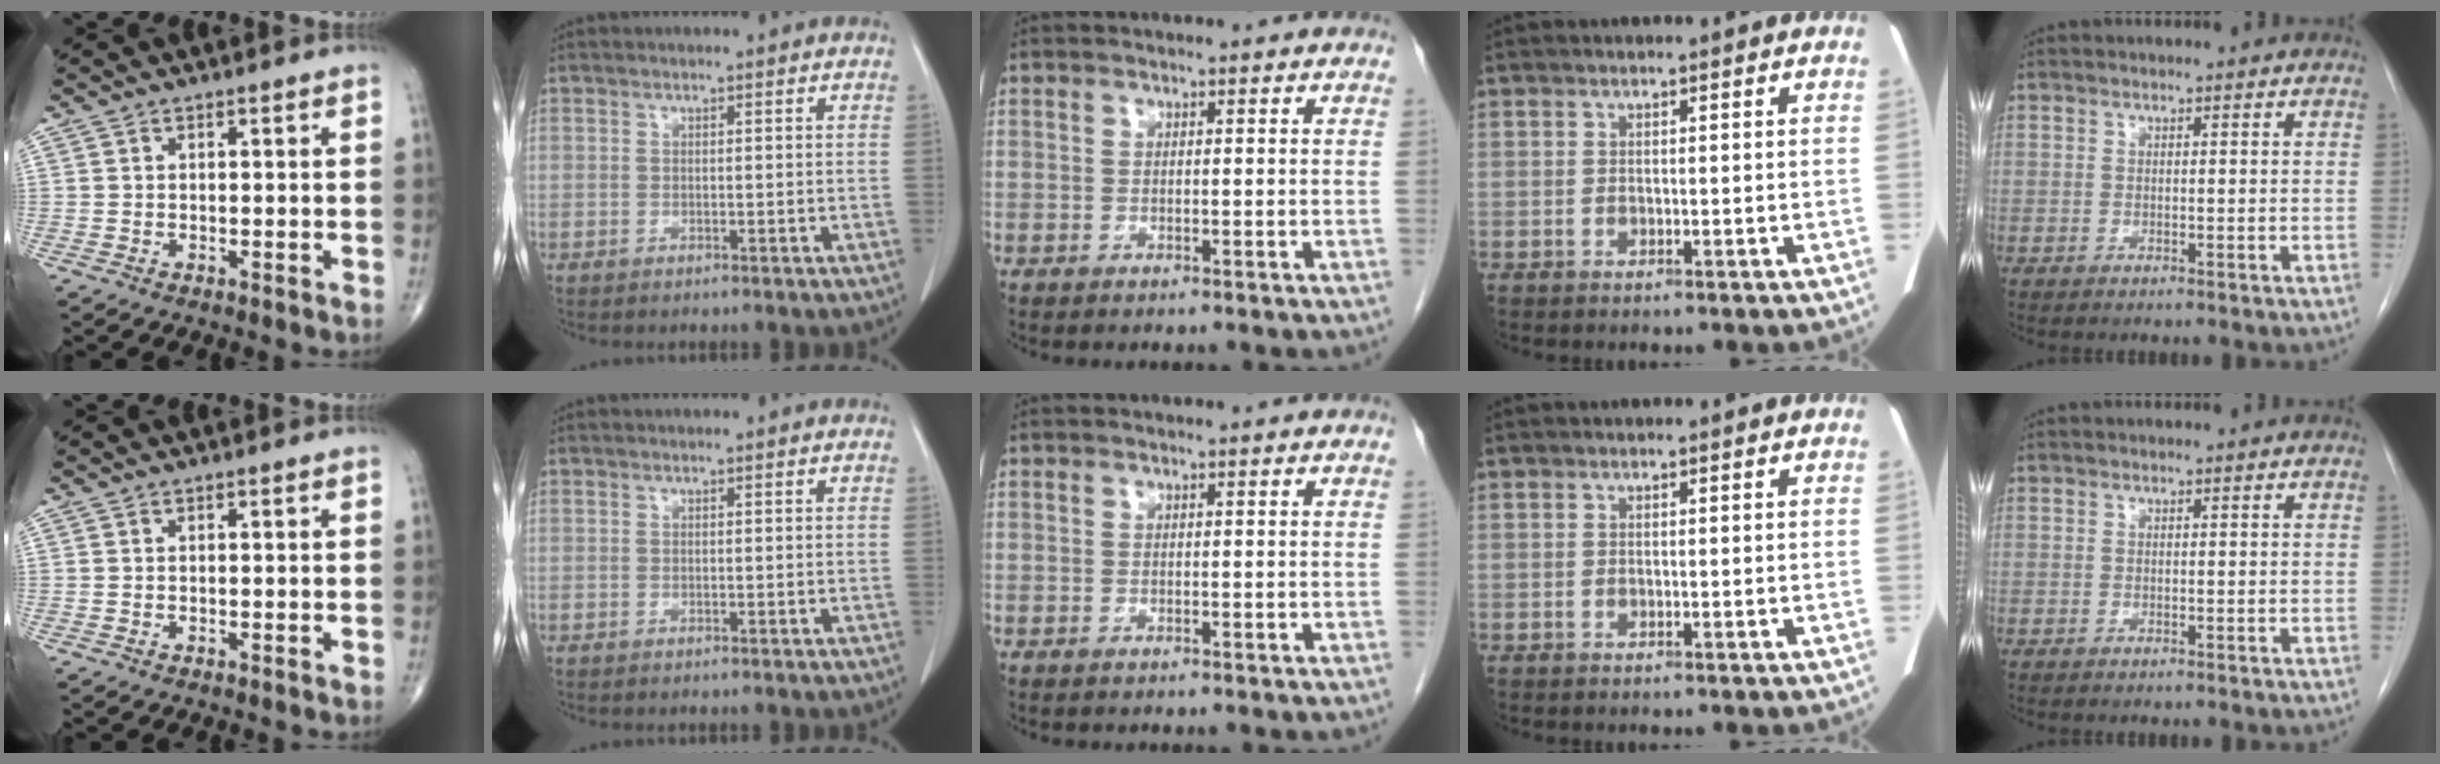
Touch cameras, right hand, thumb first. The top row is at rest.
{}